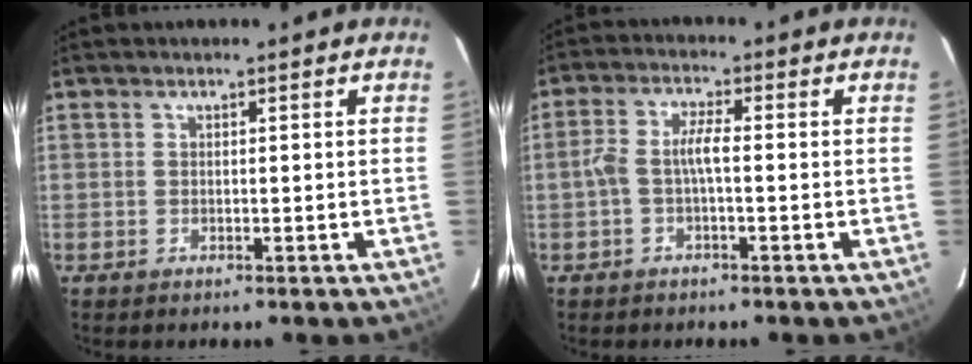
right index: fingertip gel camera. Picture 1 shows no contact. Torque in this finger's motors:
{"motor_torque": [0.06, -0.09, 0.33, 0.09]}